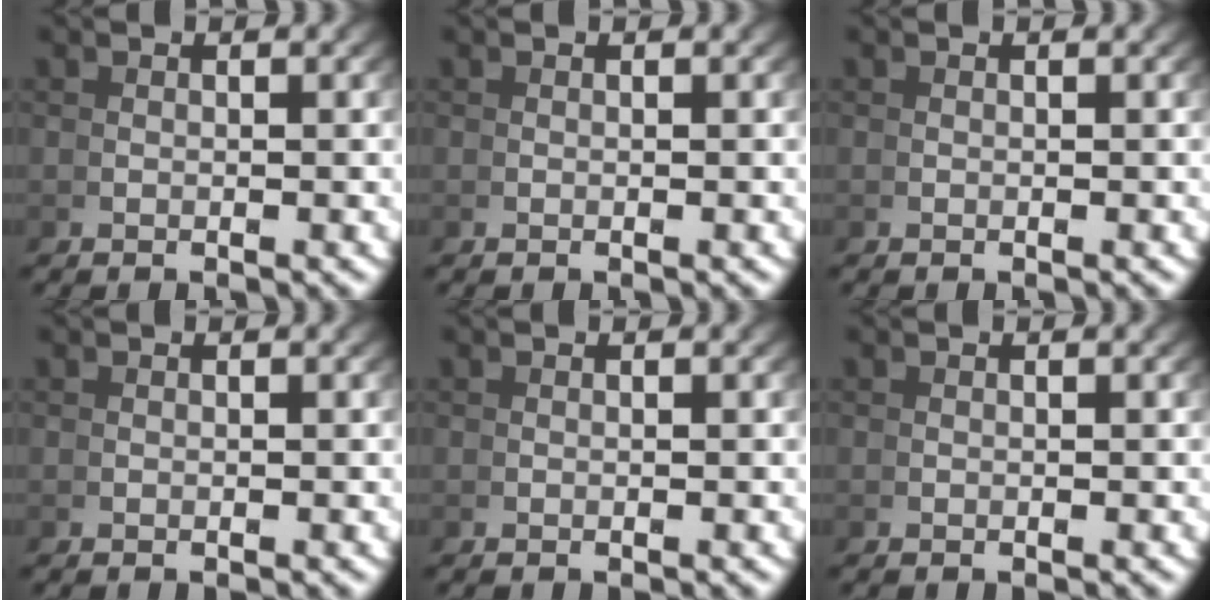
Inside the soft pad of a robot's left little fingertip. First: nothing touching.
{"total": 0.0}
{"total": 0.0}
{"total": 0.0}
{"total": 0.0}
{"total": 0.0}